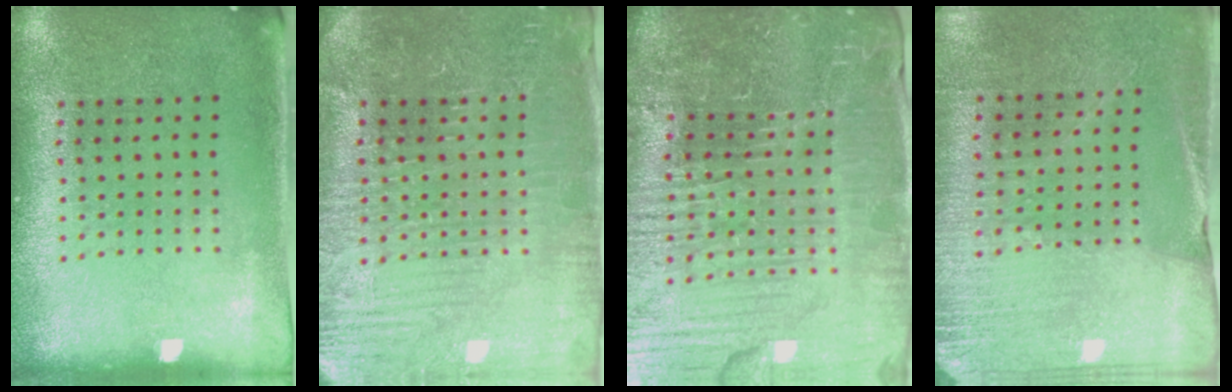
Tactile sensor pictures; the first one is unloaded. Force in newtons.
{"total": 4.0, "press": 3.9, "slide": 0.9}
{"total": 6.7, "press": 6.0, "slide": 3.0}
{"total": 2.8, "press": 2.8, "slide": 0.2}